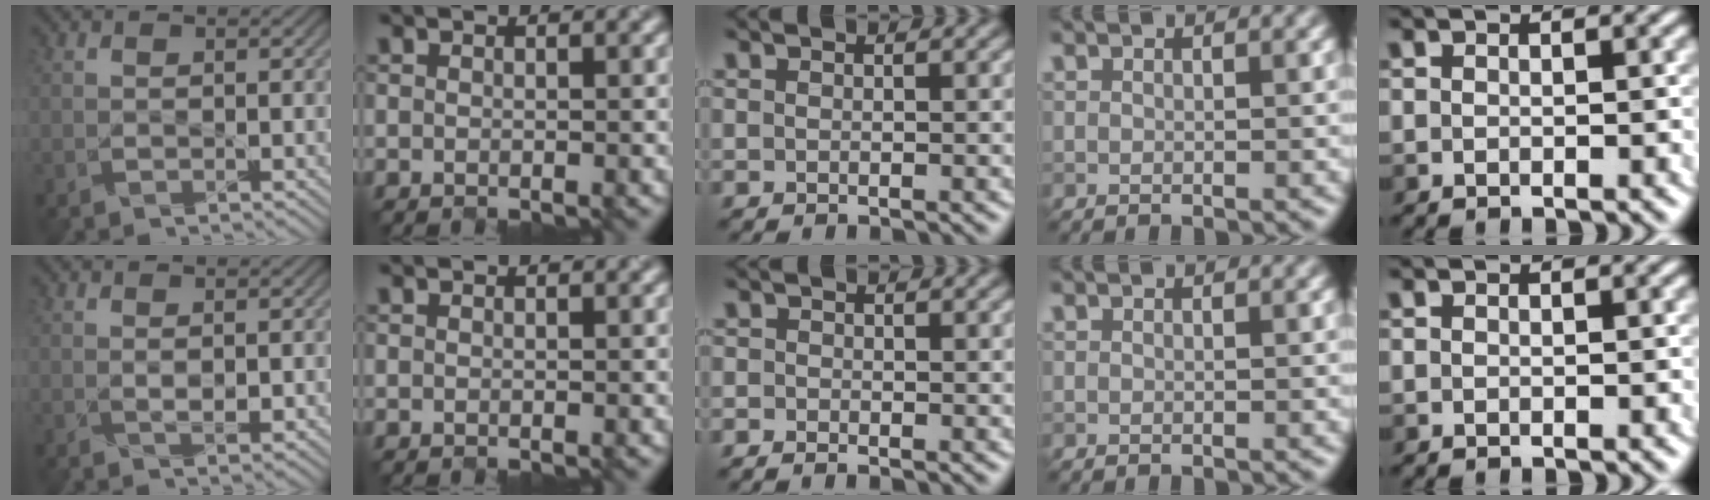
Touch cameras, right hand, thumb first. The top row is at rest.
{"thumb": {"total": 1.6, "force": [0.2, 0.6, 1.5], "torque": [-0.033, -0.003, 0.005]}, "middle": {"total": 0.6, "force": [-0.5, 0.1, 0.2], "torque": [-0.008, -0.006, -0.011]}}